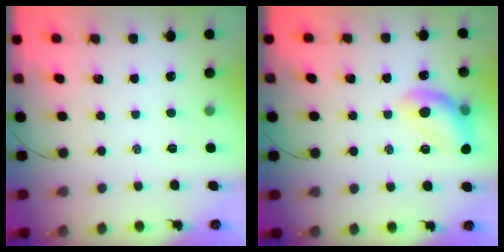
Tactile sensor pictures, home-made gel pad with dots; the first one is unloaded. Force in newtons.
{"total": 13.0, "press": 12.9, "slide": 1.0}